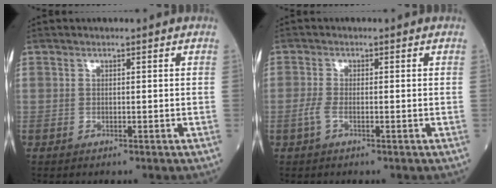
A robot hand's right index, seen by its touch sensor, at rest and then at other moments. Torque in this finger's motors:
{"motor_torque": [0.35, -0.27, 0.20, 0.06]}